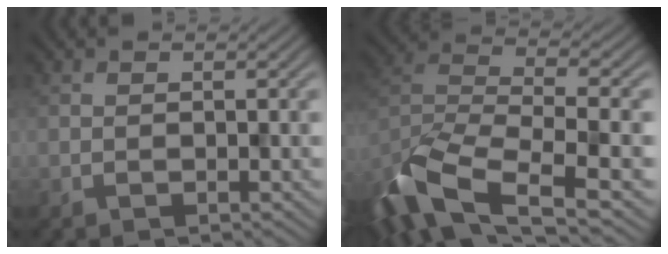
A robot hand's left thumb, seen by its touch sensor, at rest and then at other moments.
{"total": 14.3, "force": [-8.5, 4.8, 10.5], "torque": [-0.247, -0.025, -0.160]}